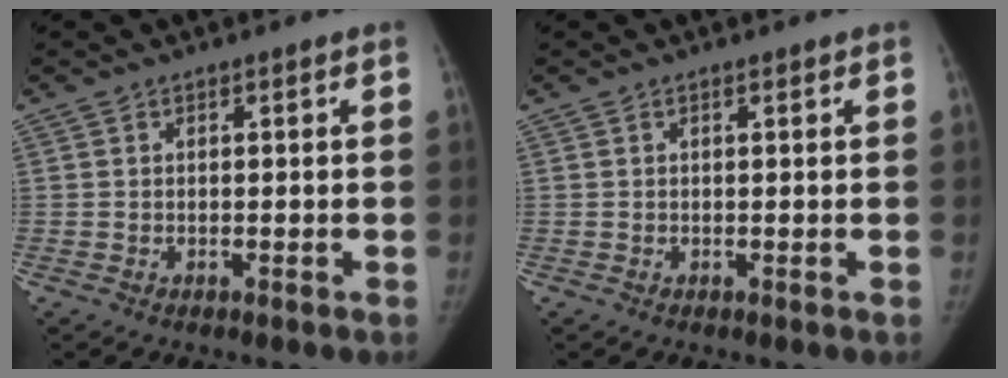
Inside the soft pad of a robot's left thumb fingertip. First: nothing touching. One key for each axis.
{"total": 0.0}